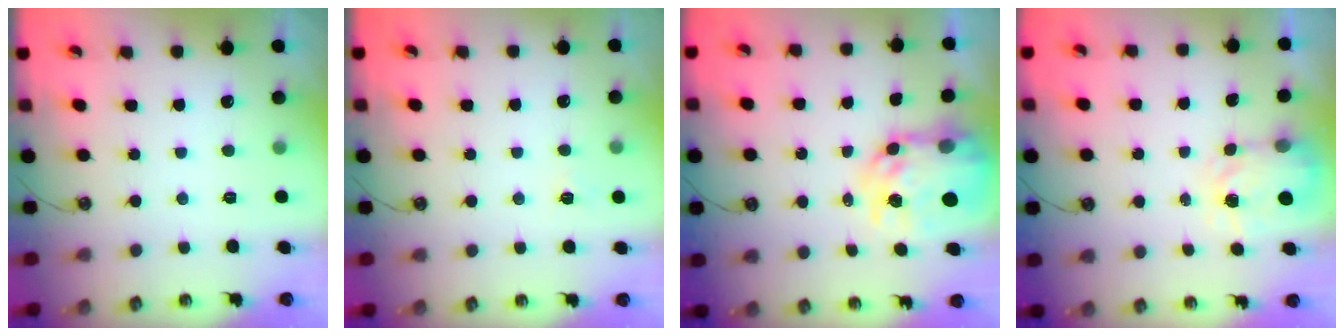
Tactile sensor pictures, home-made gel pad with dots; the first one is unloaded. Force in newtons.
{"total": 3.1, "press": 3.1, "slide": 0.4}
{"total": 11.7, "press": 11.7, "slide": 1.0}
{"total": 3.8, "press": 3.8, "slide": 0.6}